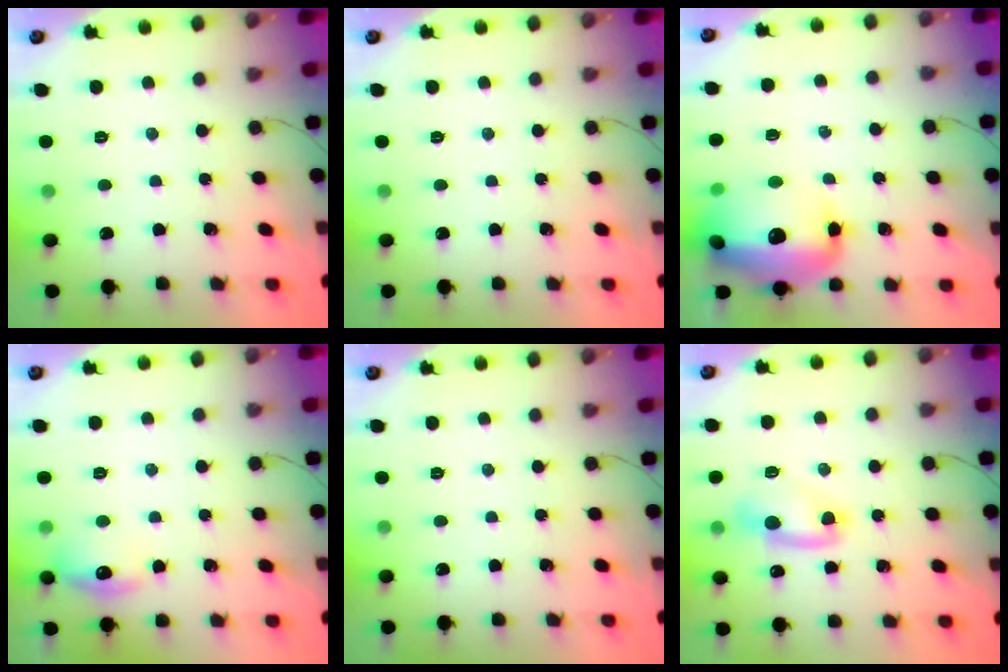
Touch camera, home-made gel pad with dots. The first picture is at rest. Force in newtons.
{"total": 0.0}
{"total": 22.1, "press": 20.7, "slide": 7.7}
{"total": 9.4, "press": 9.4, "slide": 0.5}
{"total": 0.0}
{"total": 6.8, "press": 6.7, "slide": 1.3}